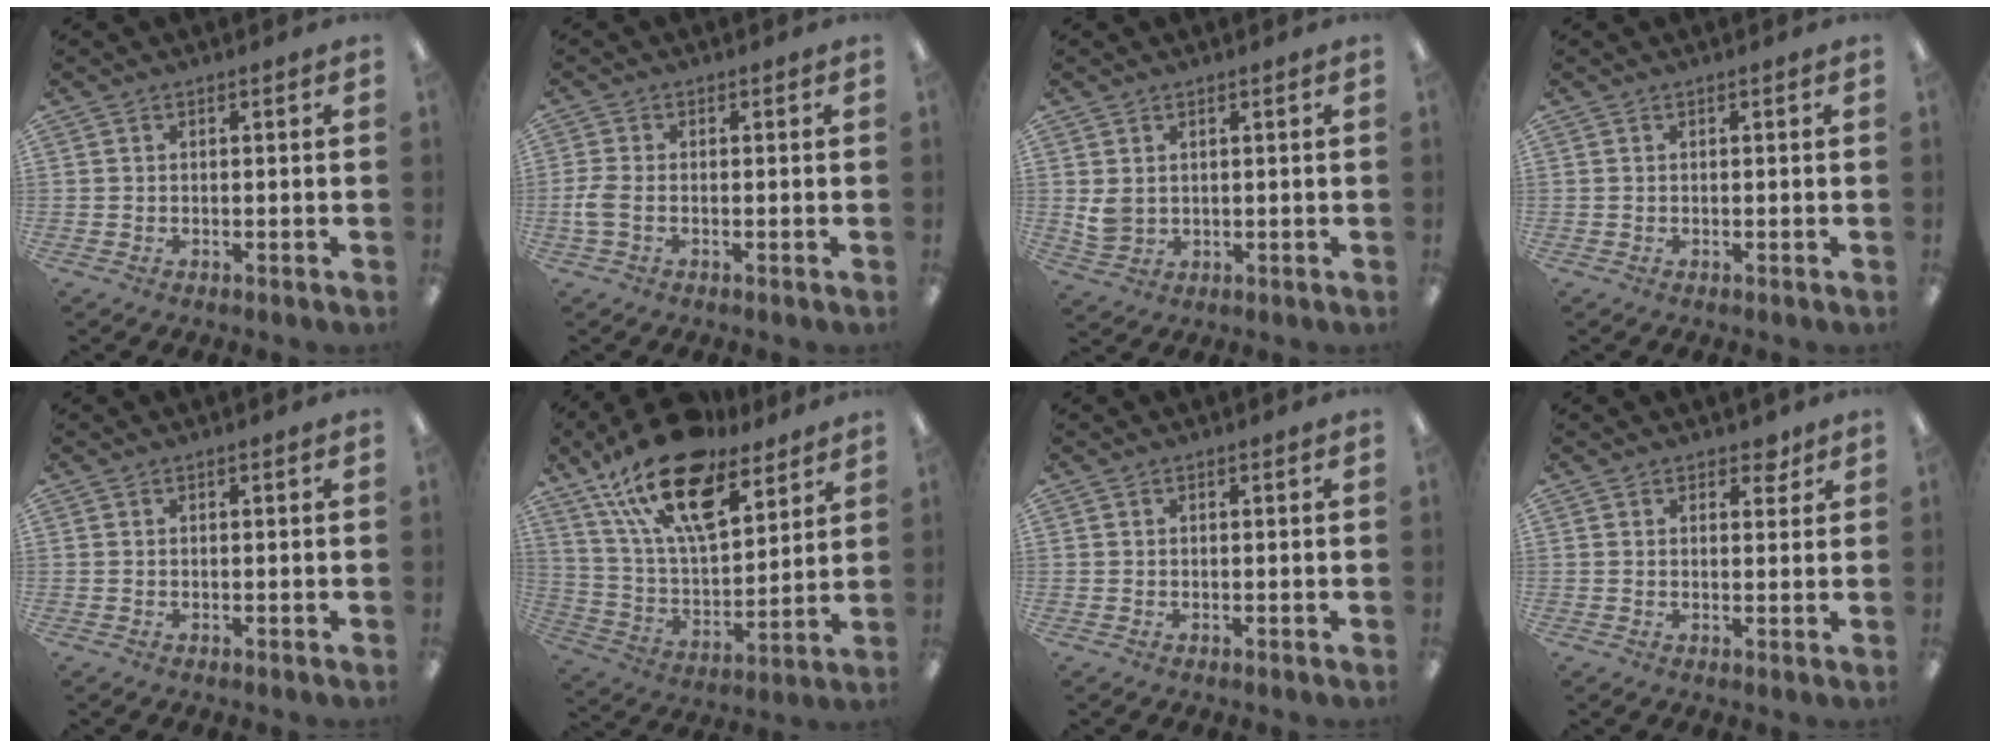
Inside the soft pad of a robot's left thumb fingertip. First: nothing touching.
{"total": 3.6, "force": [-0.7, 1.8, 3.1], "torque": [-0.071, 0.000, -0.016]}
{"total": 3.9, "force": [1.5, 3.0, 2.1], "torque": [-0.040, -0.005, 0.028]}
{"total": 0.0}
{"total": 0.0}
{"total": 21.9, "force": [14.7, 9.5, 13.2], "torque": [-0.242, -0.080, 0.260]}
{"total": 0.0}
{"total": 3.1, "force": [2.1, 1.9, 1.0], "torque": [-0.001, -0.006, 0.034]}